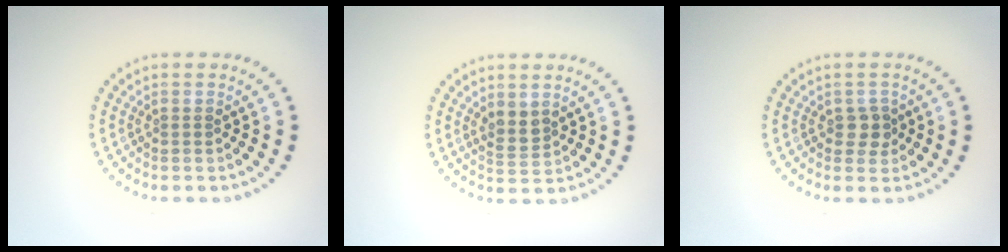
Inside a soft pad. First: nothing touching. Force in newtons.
{"total": 1.7, "press": 1.6, "slide": 0.8}
{"total": 1.6, "press": 1.5, "slide": 0.6}